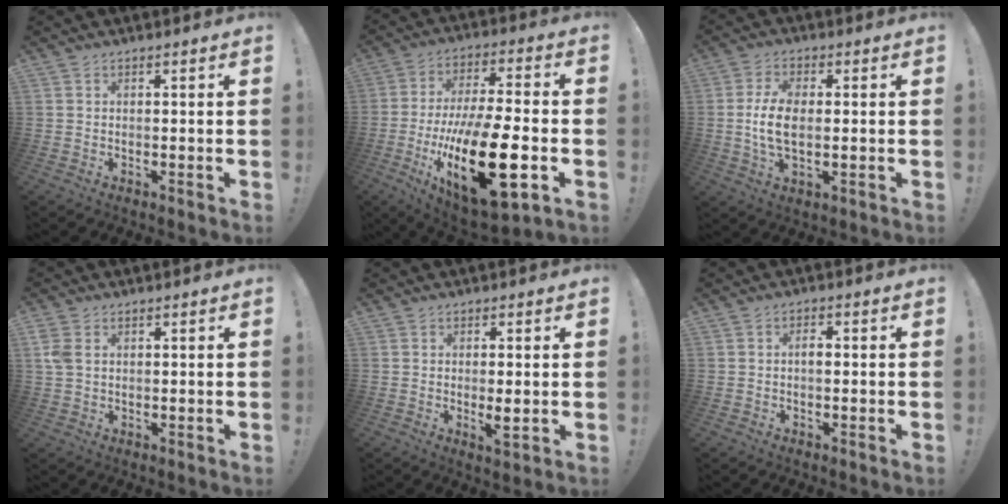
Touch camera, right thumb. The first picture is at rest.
{"total": 27.2, "force": [-7.8, 10.1, 24.0], "torque": [-0.439, 0.038, -0.116]}
{"total": 8.9, "force": [-0.2, 4.6, 7.6], "torque": [-0.149, -0.004, -0.003]}
{"total": 4.0, "force": [1.4, 2.6, 2.8], "torque": [-0.061, 0.002, 0.027]}
{"total": 3.8, "force": [-0.1, 0.8, 3.7], "torque": [-0.044, -0.011, -0.002]}
{"total": 2.0, "force": [-0.5, 0.9, 1.7], "torque": [-0.033, 0.008, -0.012]}